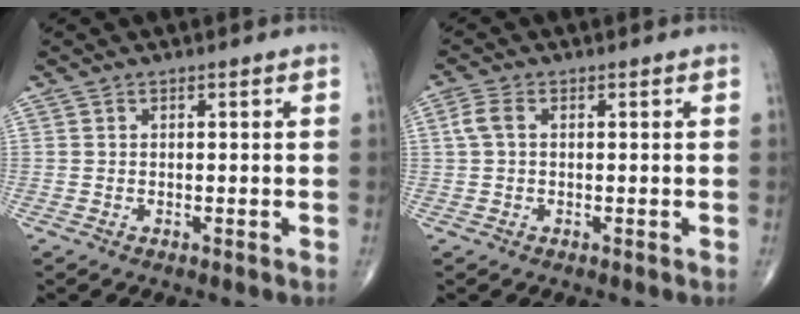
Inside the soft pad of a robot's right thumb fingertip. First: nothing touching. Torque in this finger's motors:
{"motor_torque": [-0.18, 0.17, 0.16, -0.08, 0.00]}